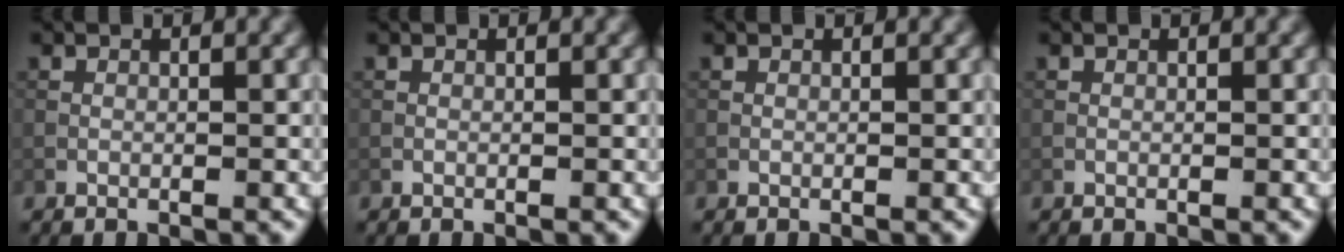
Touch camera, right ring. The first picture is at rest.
{"total": 0.0}
{"total": 0.0}
{"total": 0.0}